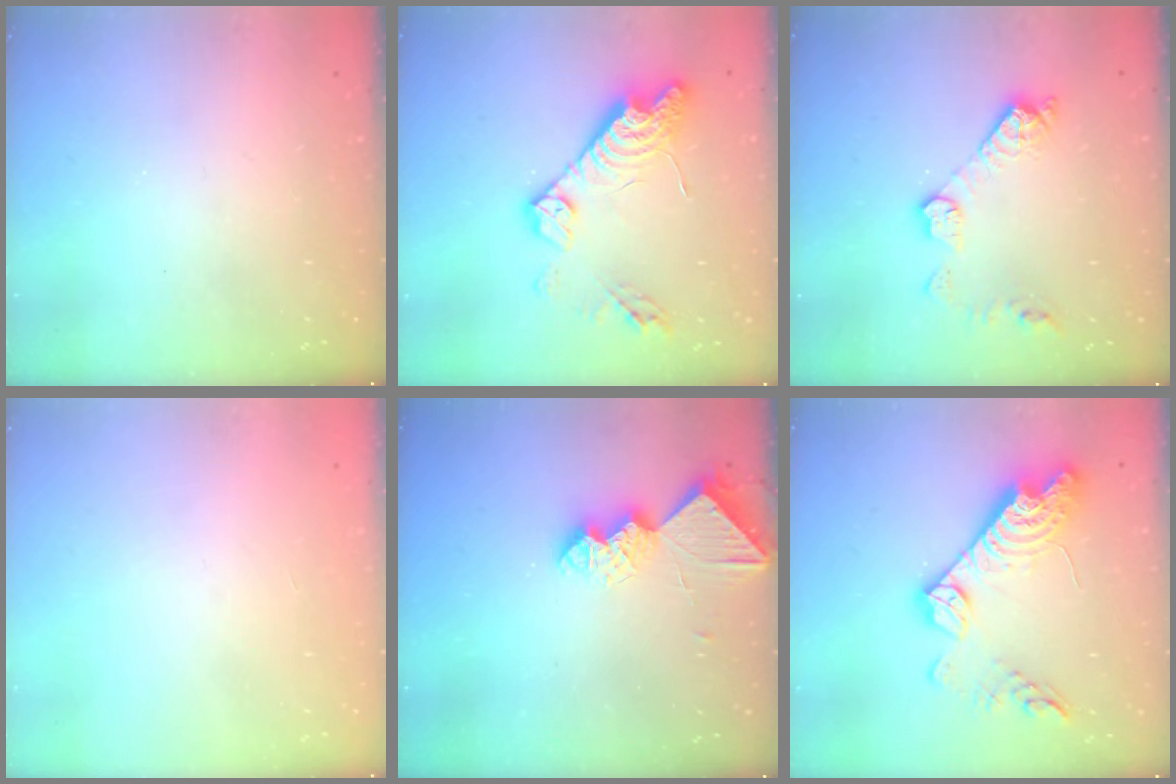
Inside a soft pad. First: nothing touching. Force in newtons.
{"total": 15.9, "press": 15.8, "slide": 1.1}
{"total": 10.9, "press": 10.9, "slide": 0.7}
{"total": 0.0}
{"total": 10.6, "press": 10.6, "slide": 0.8}
{"total": 18.9, "press": 18.8, "slide": 1.4}